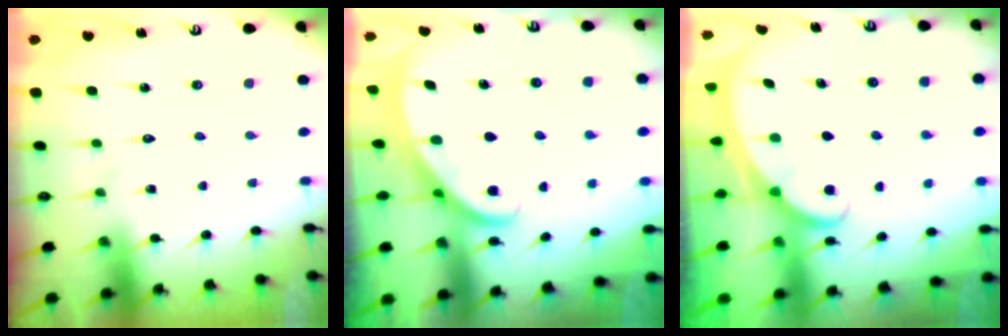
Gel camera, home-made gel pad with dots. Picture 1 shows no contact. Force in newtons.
{"total": 4.0, "press": 4.0, "slide": 0.3}
{"total": 2.1, "press": 2.0, "slide": 0.3}